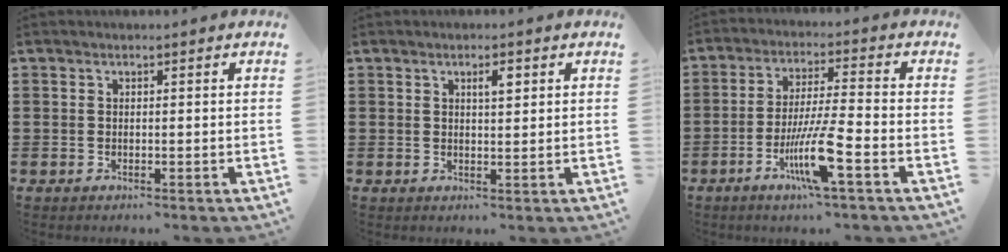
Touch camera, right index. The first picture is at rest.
{"total": 2.1, "force": [0.9, 0.6, 1.9], "torque": [-0.030, 0.002, 0.011]}
{"total": 9.3, "force": [-4.2, 0.5, 8.2], "torque": [-0.165, -0.013, -0.082]}